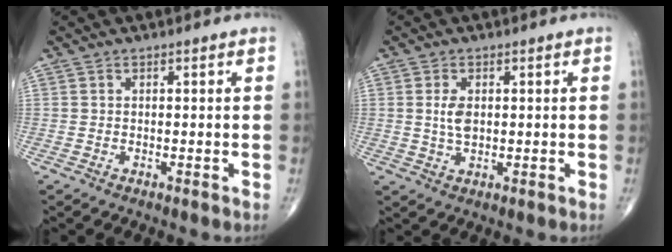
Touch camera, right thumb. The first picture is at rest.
{"total": 3.6, "force": [0.5, 2.0, 2.9], "torque": [-0.056, -0.006, 0.012]}